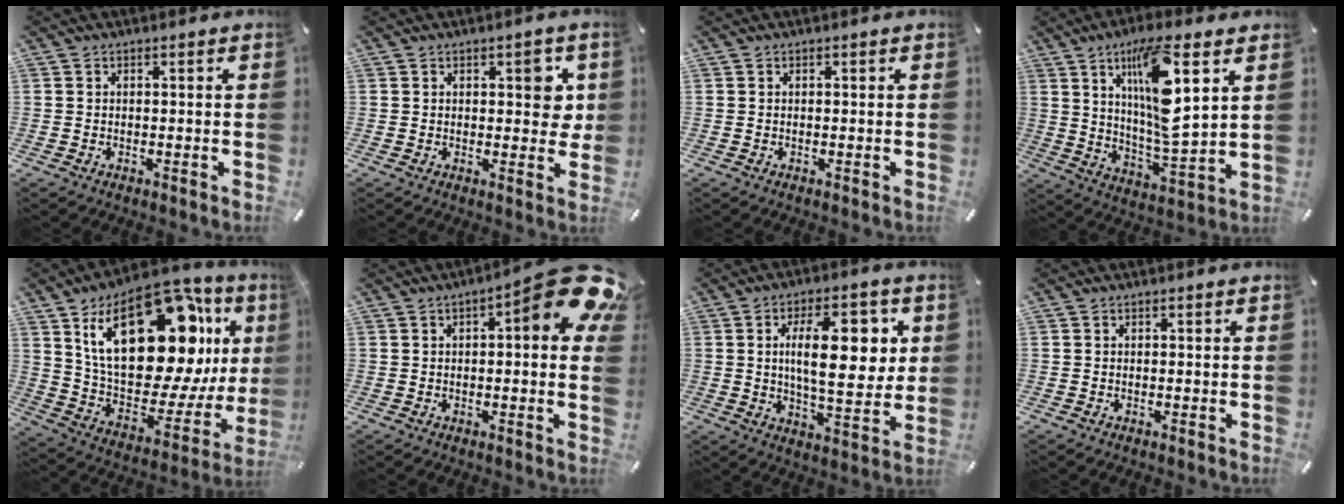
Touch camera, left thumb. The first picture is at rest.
{"total": 5.5, "force": [1.8, 3.3, 4.1], "torque": [-0.037, -0.008, 0.021]}
{"total": 0.0}
{"total": 15.8, "force": [7.3, 4.1, 13.4], "torque": [-0.250, -0.033, 0.113]}
{"total": 30.9, "force": [12.0, 16.1, 23.4], "torque": [-0.394, -0.082, 0.213]}
{"total": 15.0, "force": [6.6, 4.5, 12.7], "torque": [-0.150, -0.054, 0.104]}
{"total": 17.0, "force": [3.8, 7.6, 14.7], "torque": [-0.218, -0.002, 0.054]}
{"total": 0.0}